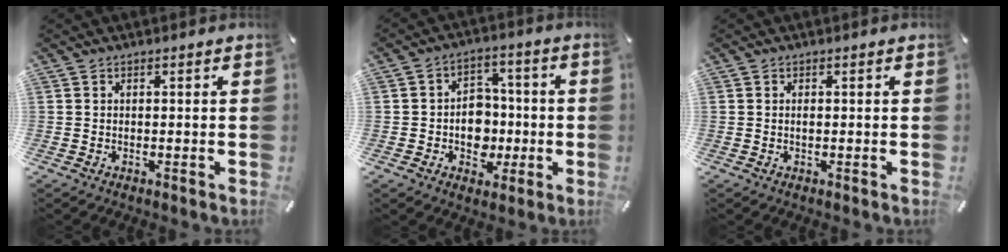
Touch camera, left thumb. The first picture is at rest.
{"total": 8.9, "force": [-1.9, 8.1, 3.2], "torque": [-0.043, 0.020, -0.025]}
{"total": 0.7, "force": [-0.1, 0.3, 0.6], "torque": [-0.013, -0.001, -0.001]}